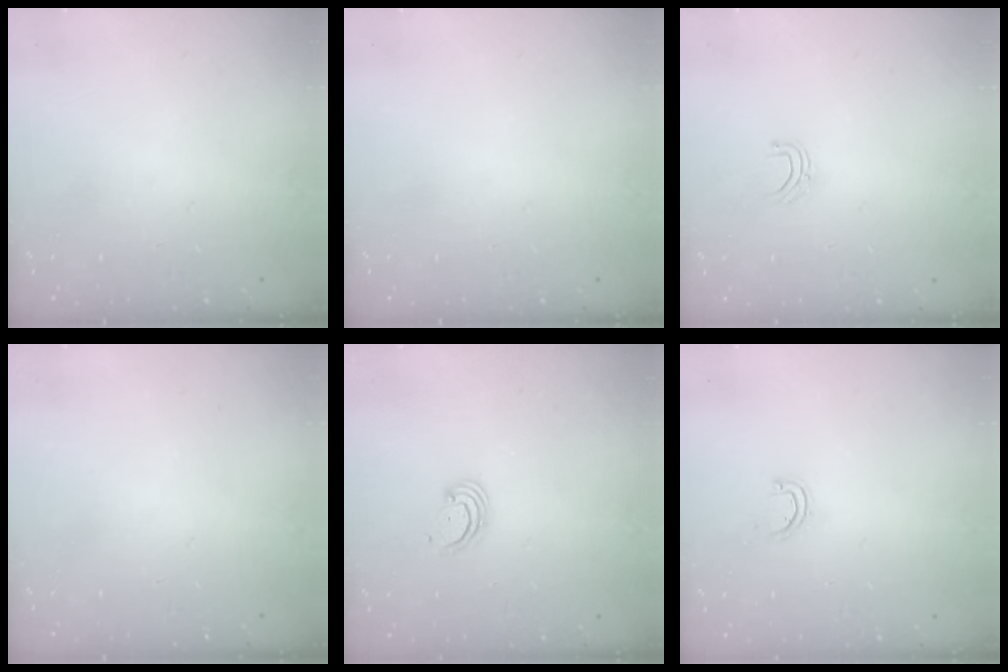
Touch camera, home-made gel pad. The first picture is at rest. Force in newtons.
{"total": 0.0}
{"total": 3.8, "press": 3.8, "slide": 0.2}
{"total": 0.0}
{"total": 2.7, "press": 2.7, "slide": 0.3}
{"total": 3.1, "press": 3.1, "slide": 0.2}